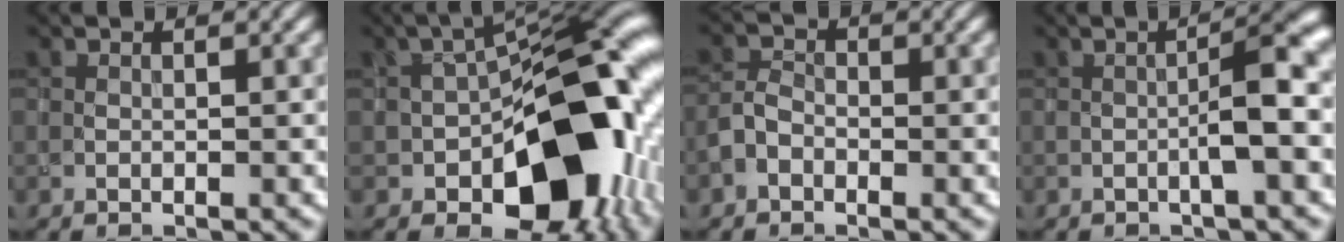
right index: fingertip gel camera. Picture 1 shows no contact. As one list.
[{"total": 15.0, "force": [-4.9, 8.6, 11.3], "torque": [-0.120, 0.002, -0.091]}, {"total": 2.0, "force": [-1.2, 1.3, 0.9], "torque": [-0.016, 0.007, -0.029]}, {"total": 3.7, "force": [-0.5, 0.2, 3.6], "torque": [-0.059, 0.015, -0.014]}]